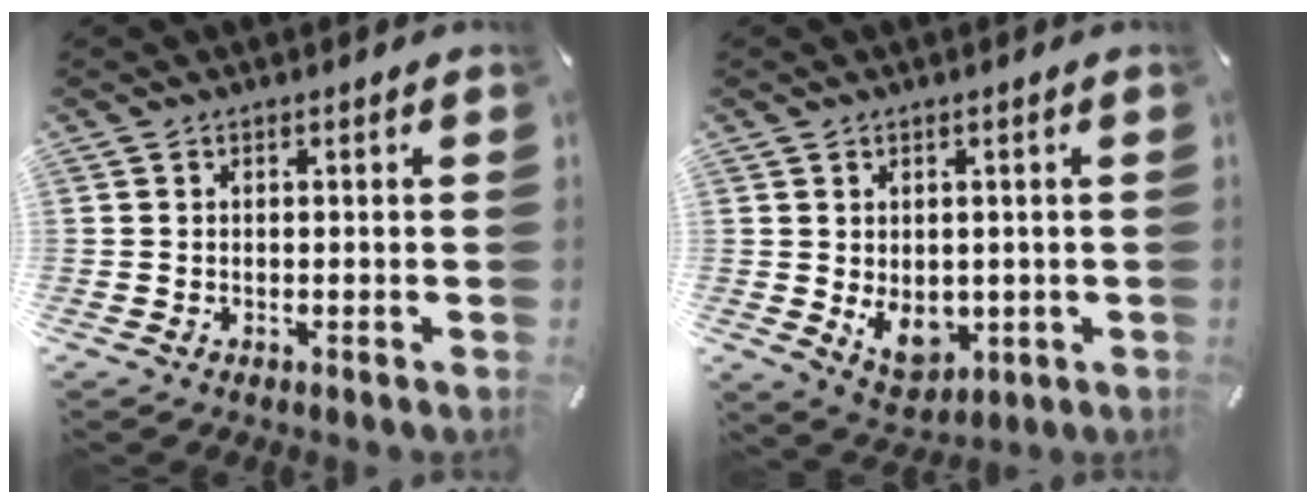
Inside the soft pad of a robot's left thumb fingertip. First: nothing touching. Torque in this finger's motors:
{"motor_torque": [0.78, 0.88, 0.10, 0.08, 0.07]}